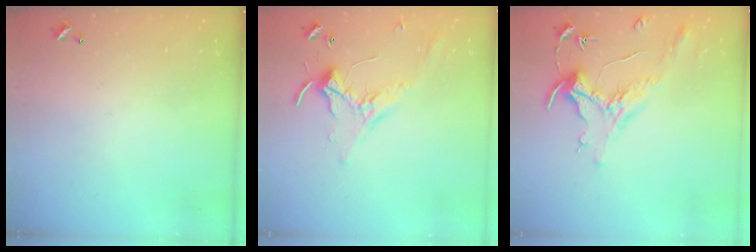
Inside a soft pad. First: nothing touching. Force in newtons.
{"total": 1.7, "press": 1.7, "slide": 0.1}
{"total": 1.5, "press": 1.3, "slide": 0.7}